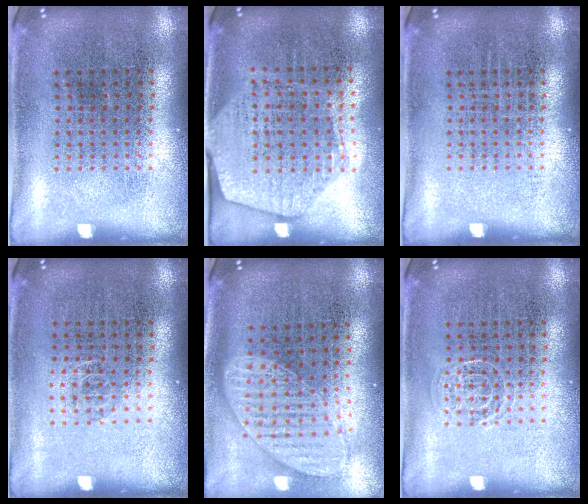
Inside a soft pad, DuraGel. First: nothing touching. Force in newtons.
{"total": 1.8, "press": 1.6, "slide": 0.8}
{"total": 0.0}
{"total": 0.6, "press": 0.4, "slide": 0.4}
{"total": 1.5, "press": 1.3, "slide": 0.8}
{"total": 1.1, "press": 1.1, "slide": 0.2}